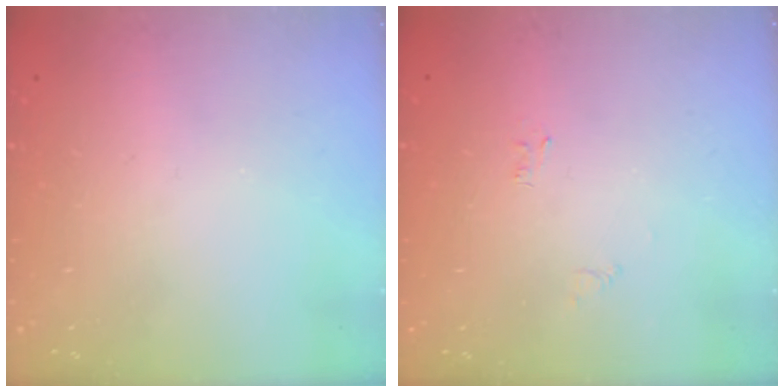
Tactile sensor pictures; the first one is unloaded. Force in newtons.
{"total": 2.5, "press": 2.5, "slide": 0.3}